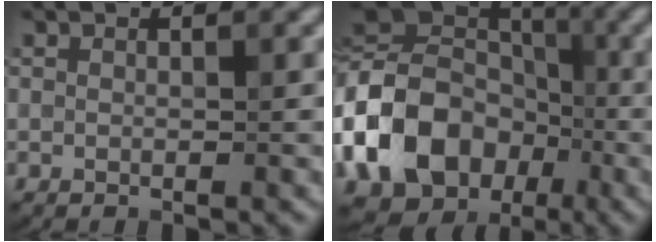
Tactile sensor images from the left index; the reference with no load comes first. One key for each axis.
{"total": 17.2, "fx": -4.4, "fy": 13.7, "fz": 9.4, "tx": -0.209, "ty": 0.010, "tz": -0.094}